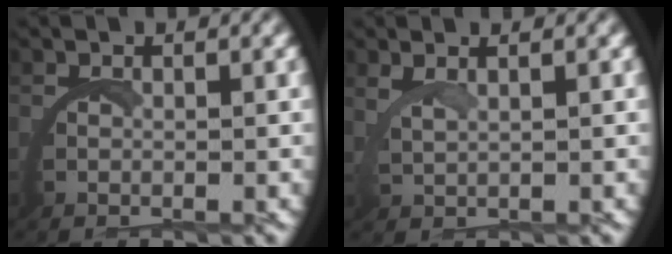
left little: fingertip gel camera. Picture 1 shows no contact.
{"total": 1.8, "force": [1.6, -0.7, 0.5], "torque": [-0.021, 0.001, 0.036]}